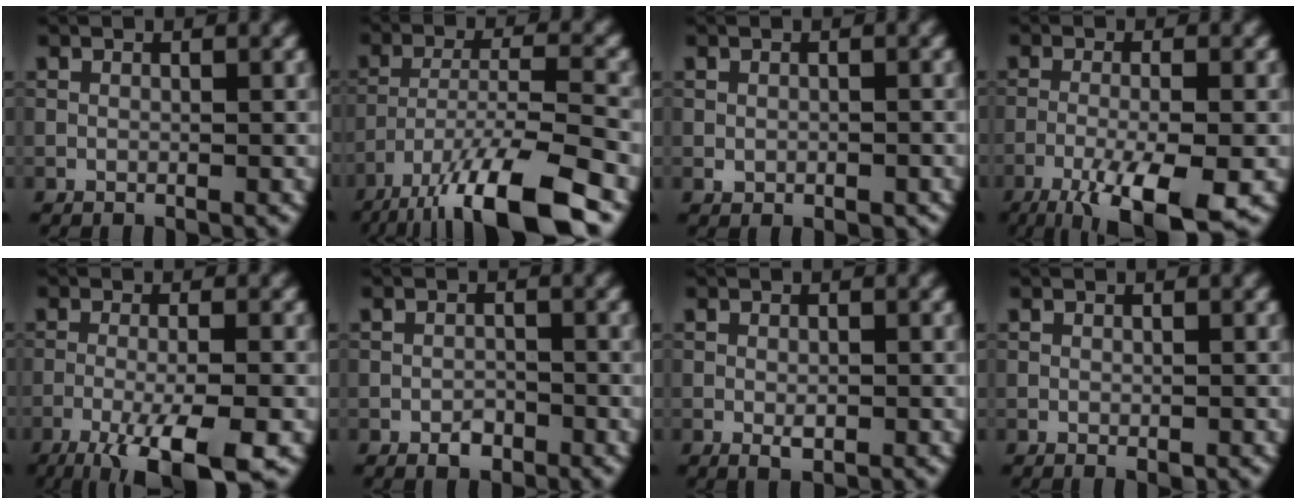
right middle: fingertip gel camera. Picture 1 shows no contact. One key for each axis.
{"total": 13.1, "fx": -9.2, "fy": 3.0, "fz": 8.8, "tx": -0.165, "ty": -0.010, "tz": -0.155}
{"total": 1.1, "fx": -0.4, "fy": 0.7, "fz": 0.7, "tx": -0.010, "ty": -0.003, "tz": -0.007}
{"total": 8.9, "fx": -5.0, "fy": 2.1, "fz": 7.1, "tx": -0.121, "ty": -0.013, "tz": -0.089}
{"total": 8.9, "fx": -5.0, "fy": 2.1, "fz": 7.0, "tx": -0.107, "ty": -0.010, "tz": -0.087}
{"total": 1.6, "fx": -1.0, "fy": 0.9, "fz": 0.8, "tx": -0.011, "ty": 0.001, "tz": -0.020}
{"total": 1.4, "fx": -0.4, "fy": 0.7, "fz": 1.2, "tx": -0.020, "ty": -0.003, "tz": -0.005}
{"total": 0.7, "fx": -0.3, "fy": 0.2, "fz": 0.5, "tx": -0.008, "ty": -0.001, "tz": -0.002}